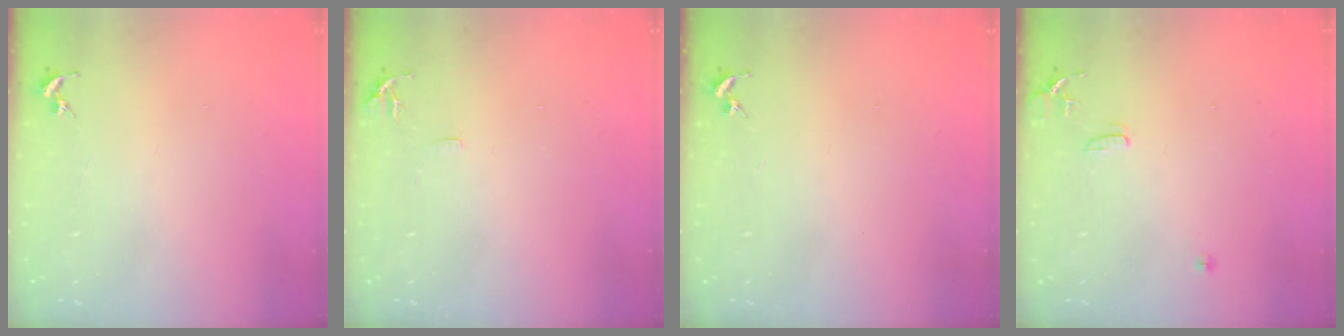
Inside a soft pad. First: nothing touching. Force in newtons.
{"total": 6.0, "press": 5.9, "slide": 0.7}
{"total": 0.0}
{"total": 8.5, "press": 8.5, "slide": 0.8}